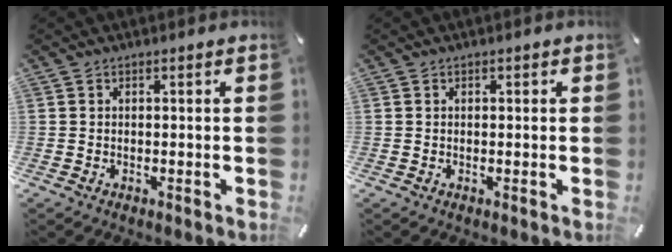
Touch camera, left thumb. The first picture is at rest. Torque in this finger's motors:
{"motor_torque": [-0.21, -0.39, -0.03, 0.16, -0.02]}